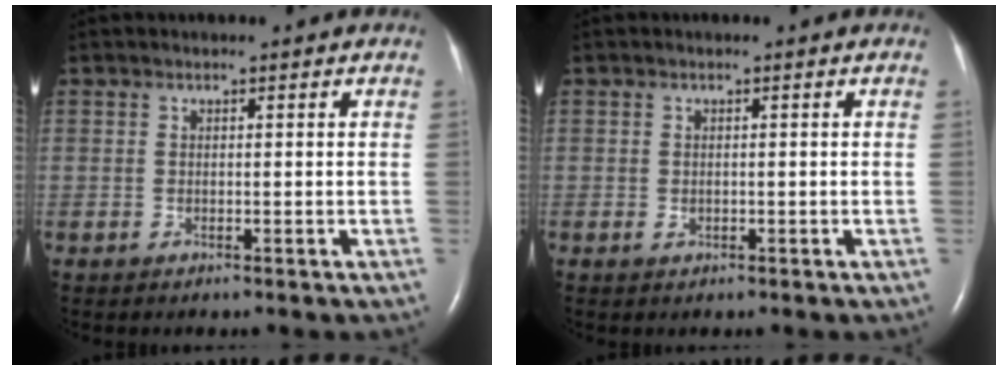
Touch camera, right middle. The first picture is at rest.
{"total": 0.9, "force": [-0.3, 0.7, 0.5], "torque": [-0.013, -0.001, -0.002]}